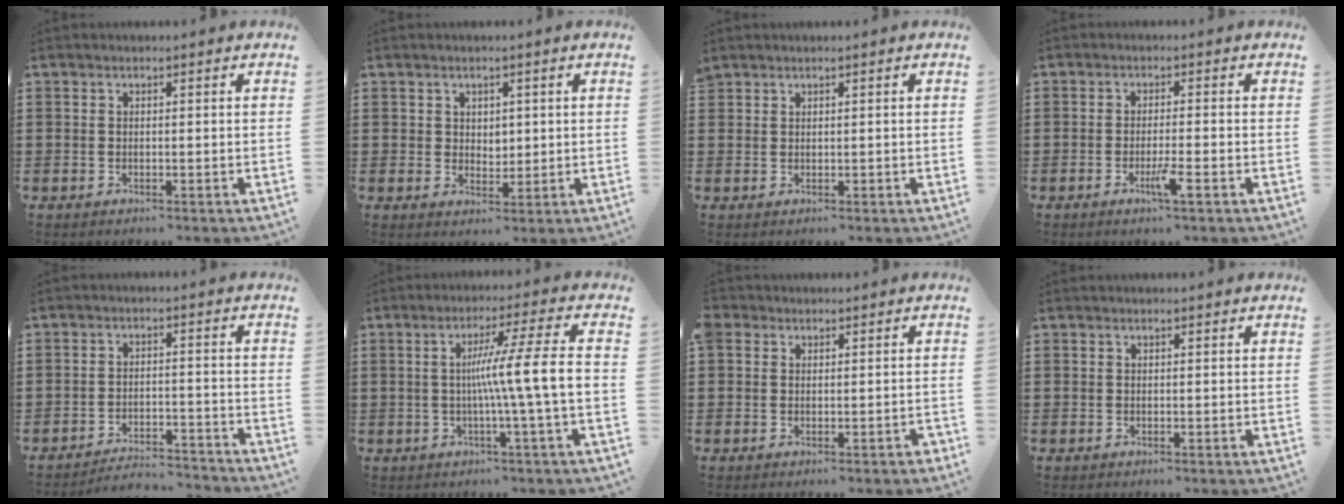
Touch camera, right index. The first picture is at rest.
{"total": 2.4, "force": [1.3, 2.0, 0.6], "torque": [-0.011, 0.007, 0.021]}
{"total": 1.1, "force": [1.0, 0.5, 0.0], "torque": [-0.002, 0.000, 0.020]}
{"total": 3.4, "force": [-1.8, 0.0, 2.9], "torque": [-0.054, -0.010, -0.032]}
{"total": 3.7, "force": [-3.7, 0.3, 0.4], "torque": [-0.012, 0.003, -0.080]}
{"total": 8.9, "force": [-0.9, -1.0, 8.8], "torque": [-0.157, -0.007, -0.025]}
{"total": 1.6, "force": [-0.2, 1.6, 0.3], "torque": [-0.010, 0.006, -0.006]}
{"total": 0.0}